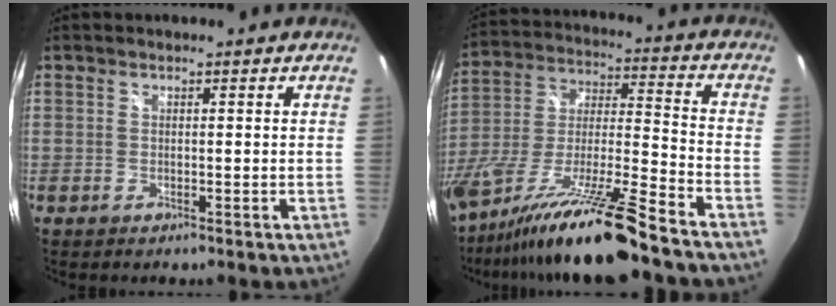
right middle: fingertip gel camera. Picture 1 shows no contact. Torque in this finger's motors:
{"motor_torque": [1.16, -0.98, 0.94, 0.21]}